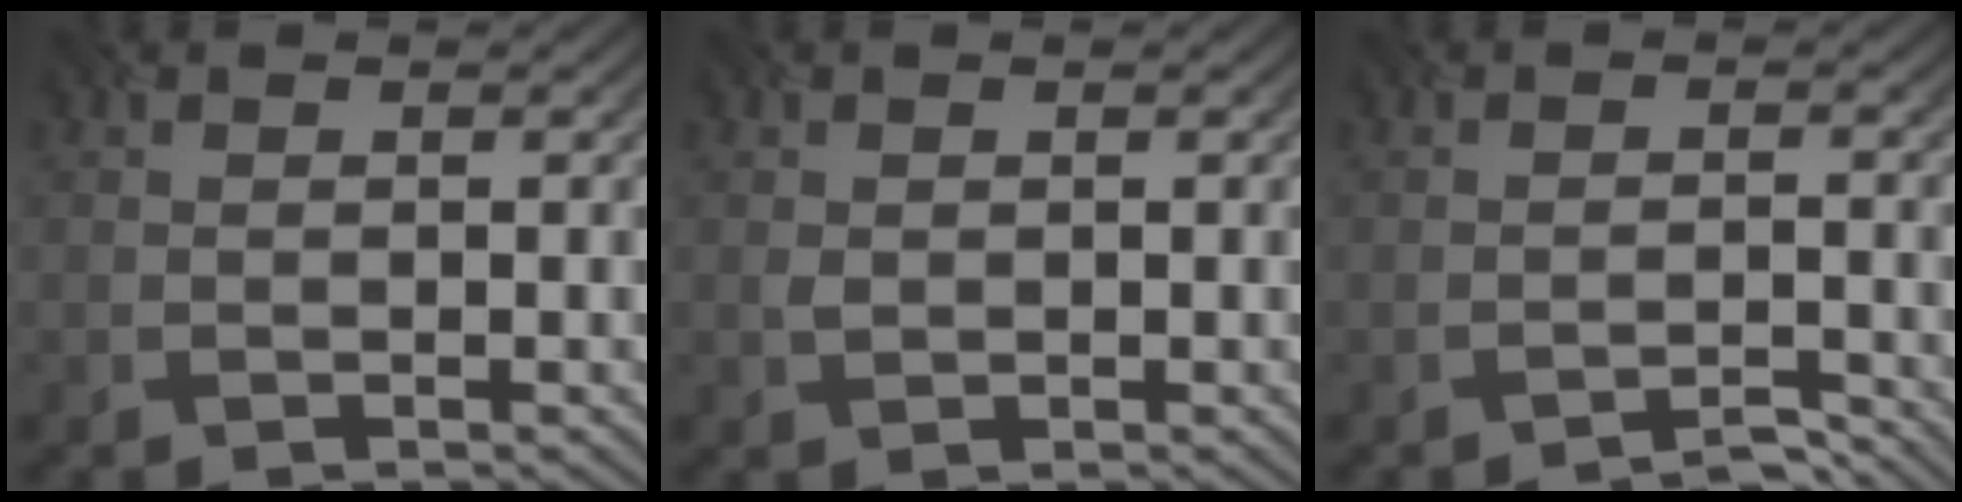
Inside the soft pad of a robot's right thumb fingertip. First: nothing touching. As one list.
[{"total": 0.7, "force": [0.1, 0.7, 0.1], "torque": [-0.010, 0.003, 0.009]}, {"total": 2.8, "force": [-2.8, 0.0, 0.0], "torque": [0.007, 0.009, -0.050]}]